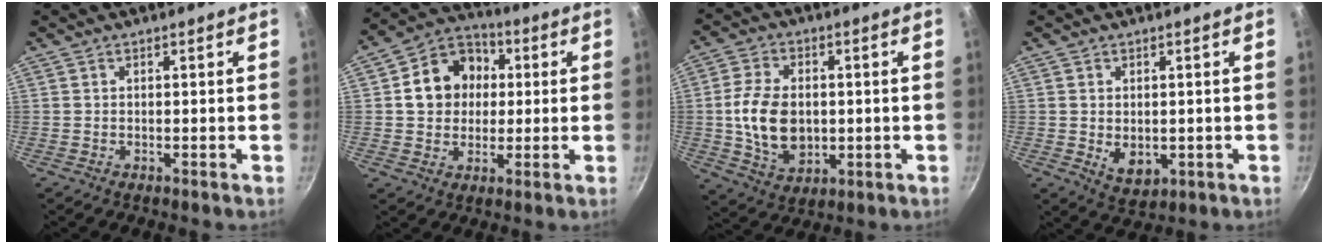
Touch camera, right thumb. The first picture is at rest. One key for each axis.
{"total": 12.5, "fx": 1.8, "fy": 10.6, "fz": 6.4, "tx": -0.071, "ty": 0.021, "tz": 0.019}
{"total": 12.6, "fx": -0.1, "fy": 8.6, "fz": 9.1, "tx": -0.154, "ty": -0.002, "tz": 0.004}
{"total": 5.2, "fx": -0.3, "fy": 3.7, "fz": 3.7, "tx": -0.051, "ty": -0.013, "tz": 0.006}